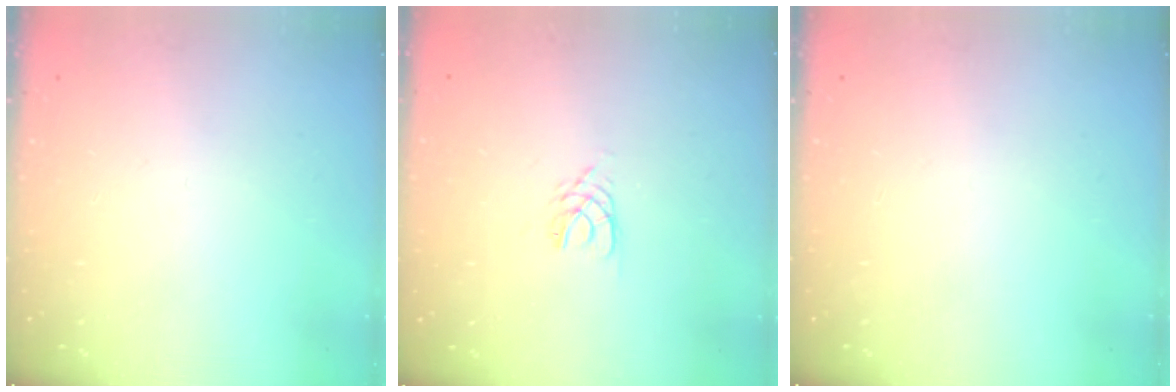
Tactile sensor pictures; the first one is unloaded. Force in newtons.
{"total": 3.0, "press": 2.9, "slide": 0.4}
{"total": 0.0}